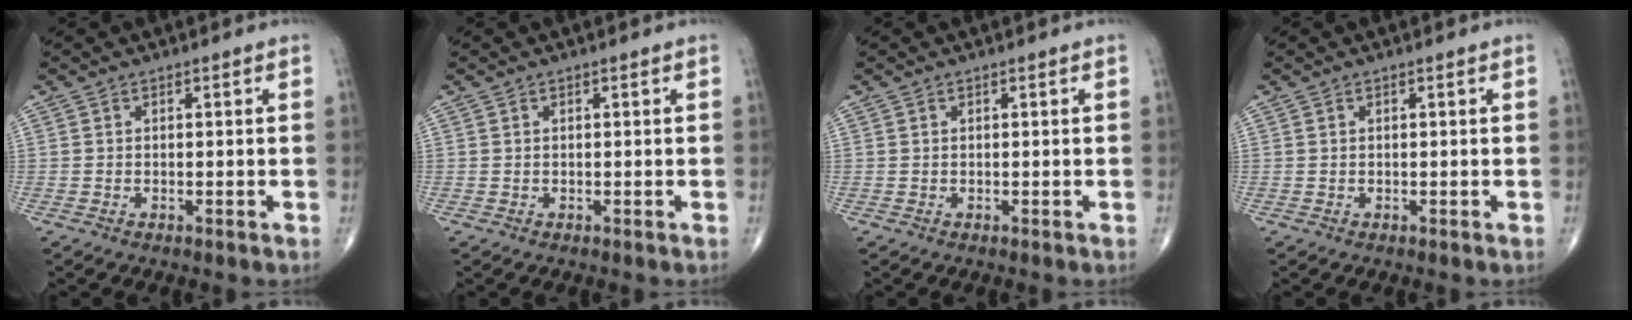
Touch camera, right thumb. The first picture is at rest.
{"total": 0.0}
{"total": 0.0}
{"total": 0.0}